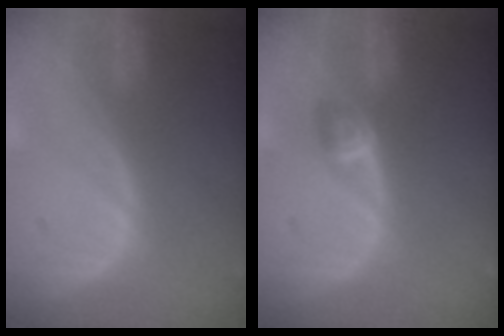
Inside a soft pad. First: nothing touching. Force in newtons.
{"total": 2.9, "press": 2.6, "slide": 1.4}